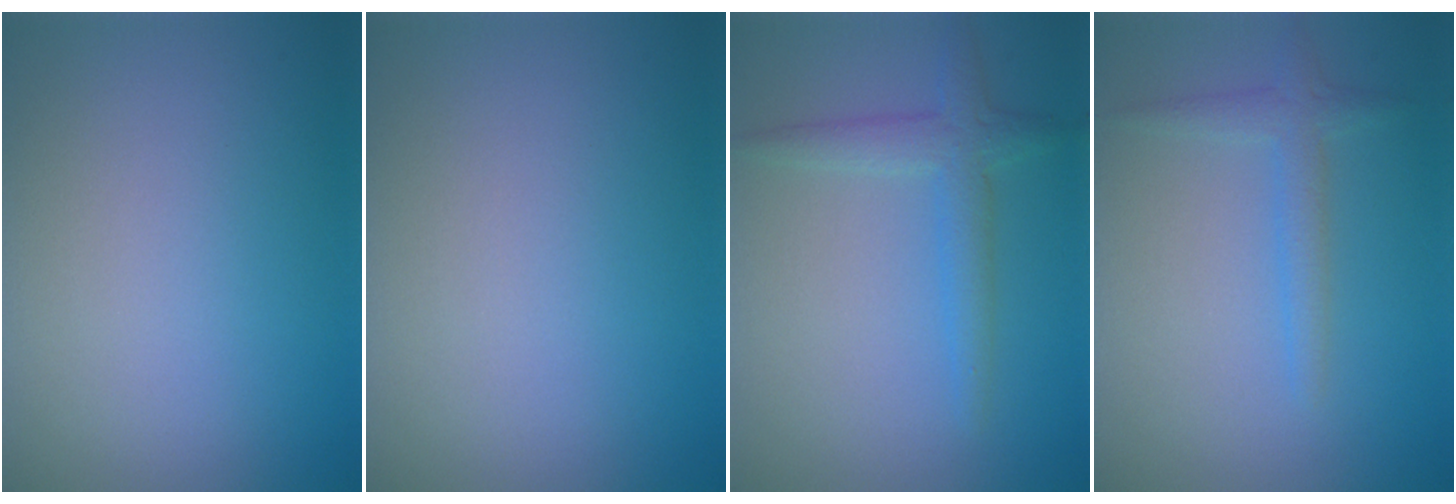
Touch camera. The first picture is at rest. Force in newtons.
{"total": 0.0}
{"total": 2.6, "press": 2.6, "slide": 0.1}
{"total": 1.9, "press": 1.9, "slide": 0.1}